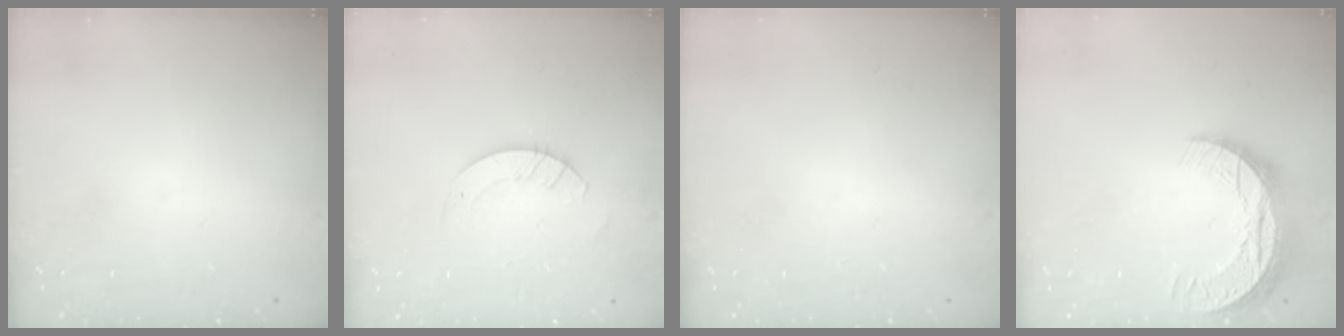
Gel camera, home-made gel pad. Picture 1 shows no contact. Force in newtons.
{"total": 2.6, "press": 2.6, "slide": 0.2}
{"total": 0.0}
{"total": 10.7, "press": 10.7, "slide": 0.8}